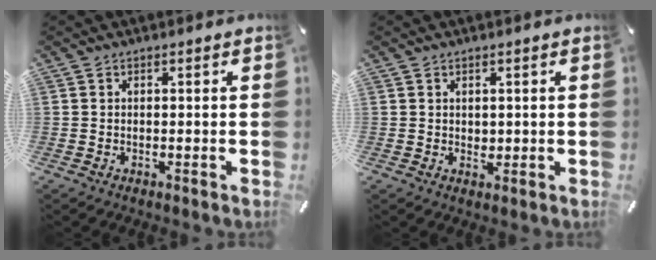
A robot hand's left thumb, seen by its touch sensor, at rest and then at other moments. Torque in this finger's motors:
{"motor_torque": [0.12, 0.12, -0.02, -0.06, 0.03]}